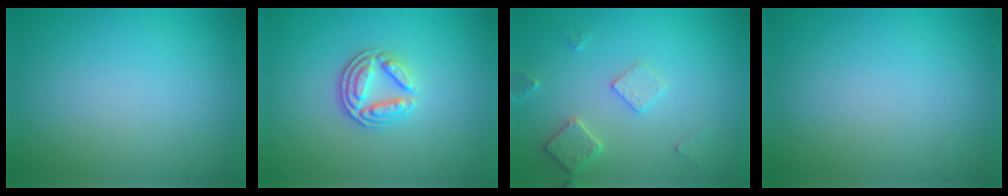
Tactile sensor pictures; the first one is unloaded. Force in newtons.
{"total": 3.4, "press": 2.7, "slide": 2.1}
{"total": 2.9, "press": 2.9, "slide": 0.4}
{"total": 0.0}